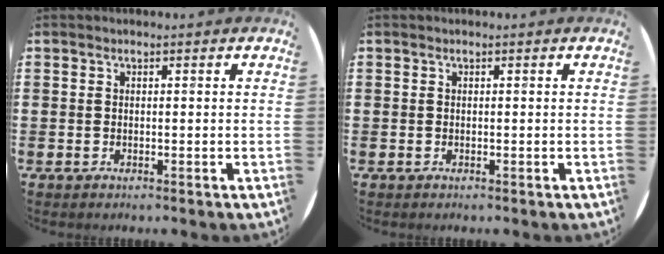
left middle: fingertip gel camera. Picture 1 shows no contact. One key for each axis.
{"total": 0.0}